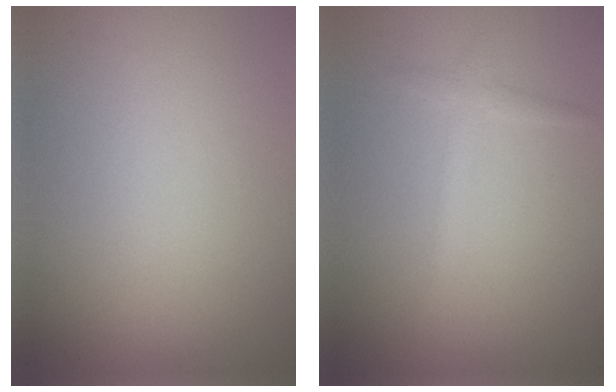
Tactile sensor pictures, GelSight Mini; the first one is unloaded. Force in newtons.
{"total": 1.5, "press": 1.5, "slide": 0.1}